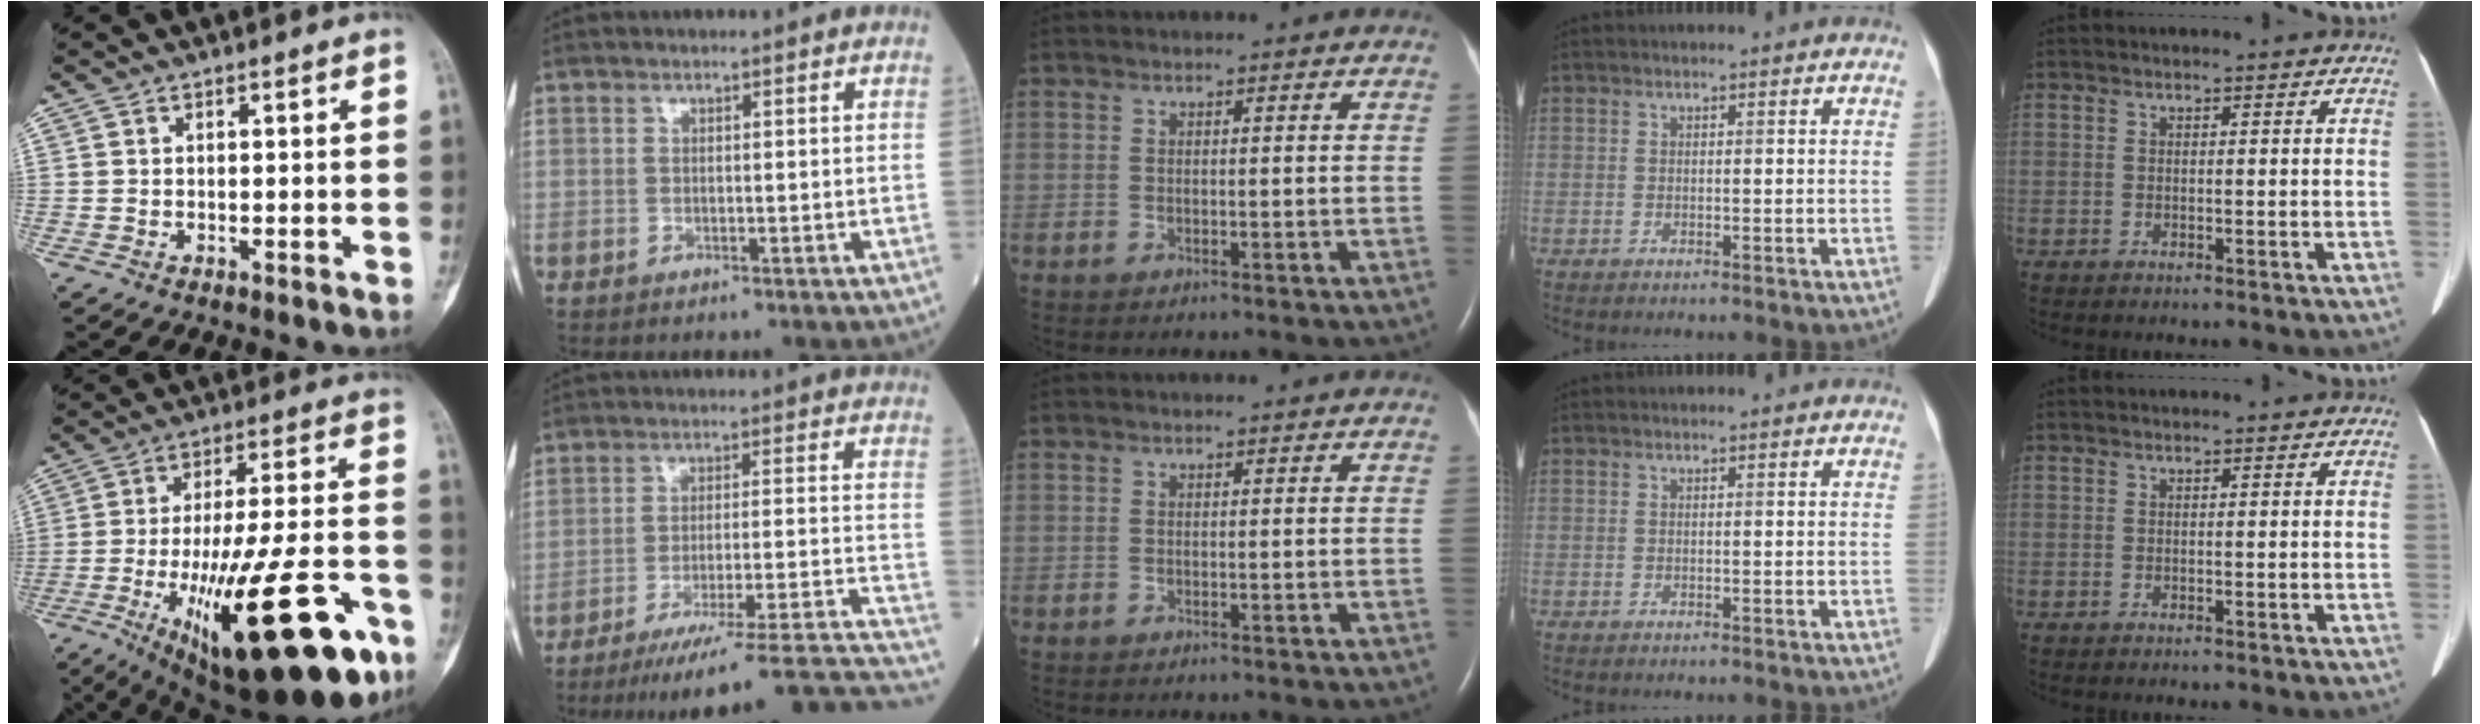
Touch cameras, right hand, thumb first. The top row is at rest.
{"thumb": {"total": 31.1, "force": [-13.4, 9.6, 26.3], "torque": [-0.364, 0.038, -0.189]}, "index": {"total": 26.0, "force": [-23.9, -1.8, 9.9], "torque": [-0.061, -0.019, -0.323]}}